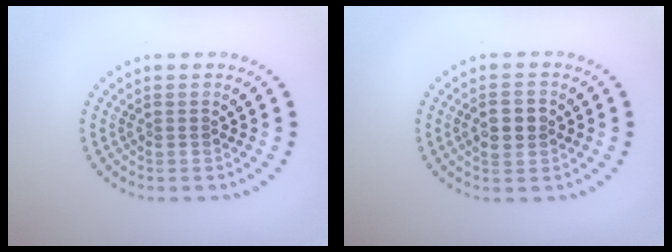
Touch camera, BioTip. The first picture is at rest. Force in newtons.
{"total": 2.8, "press": 2.8, "slide": 0.0}